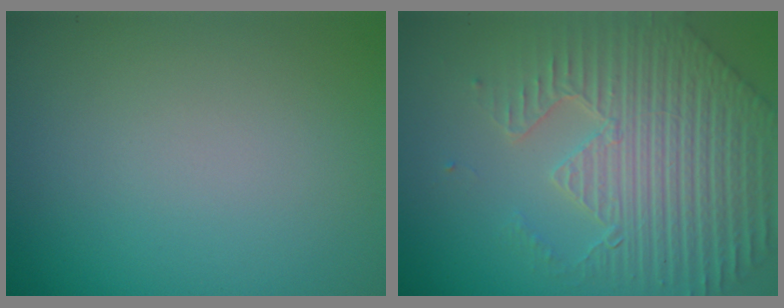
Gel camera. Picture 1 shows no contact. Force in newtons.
{"total": 7.0, "press": 5.4, "slide": 4.4}